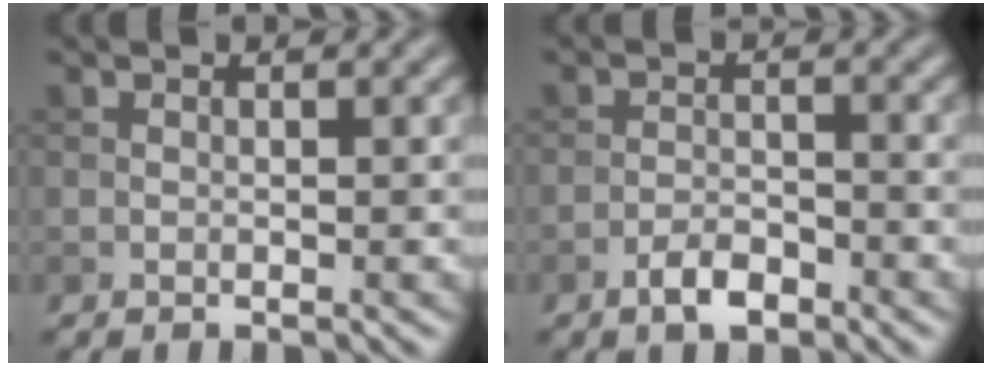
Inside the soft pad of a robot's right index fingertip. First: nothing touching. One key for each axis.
{"total": 2.6, "fx": -1.8, "fy": 1.1, "fz": 1.6, "tx": -0.025, "ty": 0.005, "tz": -0.035}